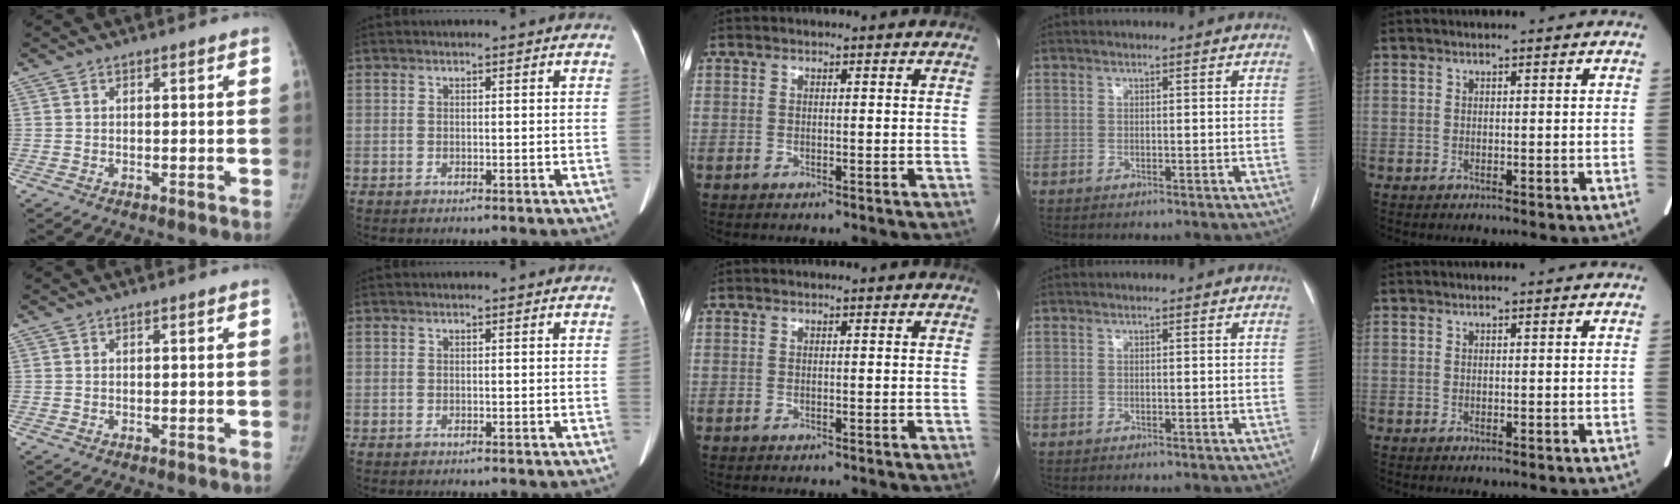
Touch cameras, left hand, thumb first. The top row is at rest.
{}